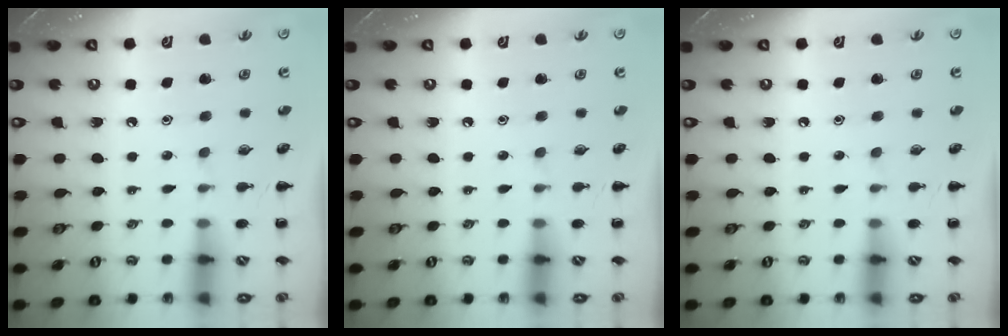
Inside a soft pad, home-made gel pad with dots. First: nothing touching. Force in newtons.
{"total": 0.0}
{"total": 0.0}